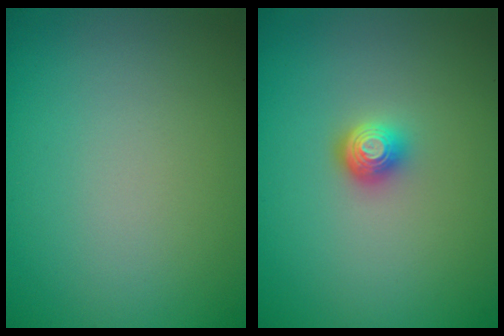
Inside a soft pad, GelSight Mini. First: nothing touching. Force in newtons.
{"total": 1.9, "press": 1.4, "slide": 1.4}